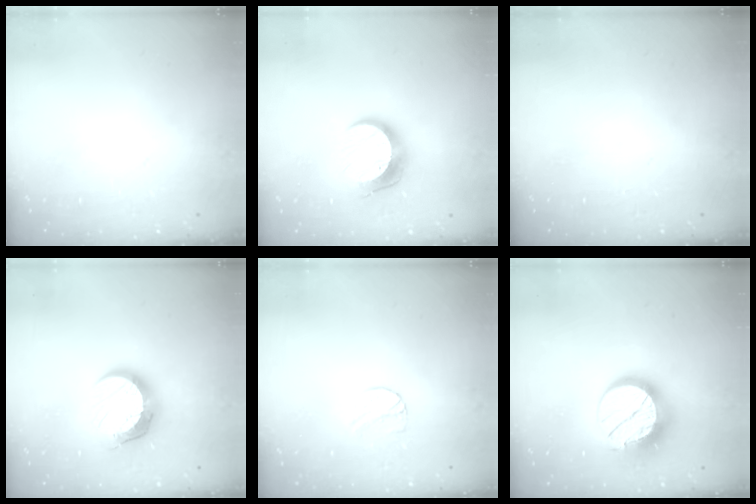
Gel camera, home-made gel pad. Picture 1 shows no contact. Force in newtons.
{"total": 11.3, "press": 11.3, "slide": 0.3}
{"total": 0.0}
{"total": 11.8, "press": 11.8, "slide": 0.8}
{"total": 7.2, "press": 7.2, "slide": 0.7}
{"total": 15.4, "press": 15.3, "slide": 1.0}